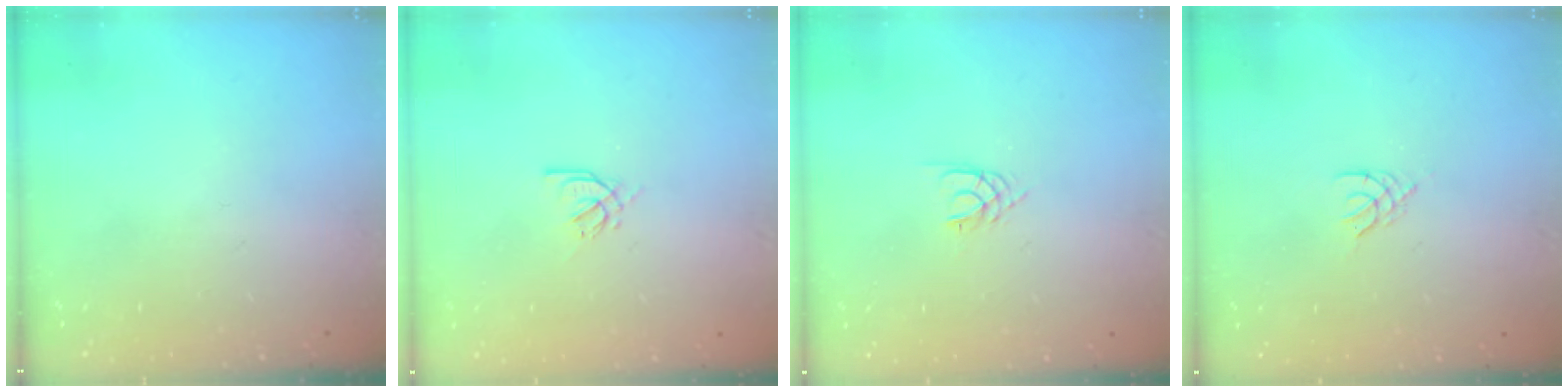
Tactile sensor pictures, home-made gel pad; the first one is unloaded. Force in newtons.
{"total": 2.4, "press": 2.4, "slide": 0.5}
{"total": 2.4, "press": 2.4, "slide": 0.3}
{"total": 2.1, "press": 2.0, "slide": 0.4}